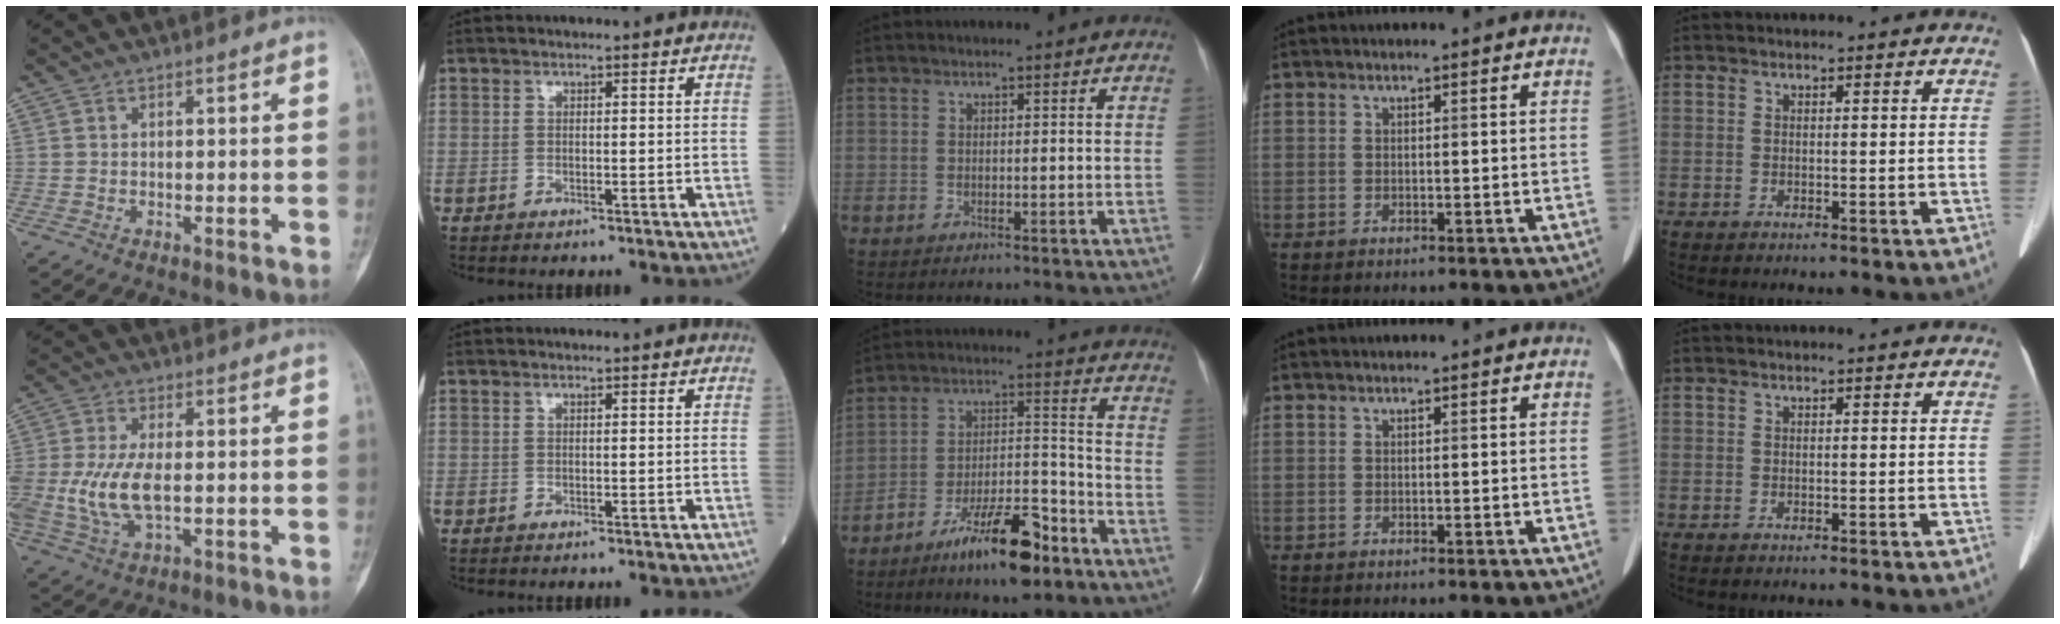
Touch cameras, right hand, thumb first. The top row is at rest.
{"thumb": {"total": 11.1, "force": [-0.9, 5.5, 9.6], "torque": [-0.217, -0.003, -0.013]}, "middle": {"total": 13.7, "force": [-9.4, 3.3, 9.5], "torque": [-0.161, 0.012, -0.161]}}